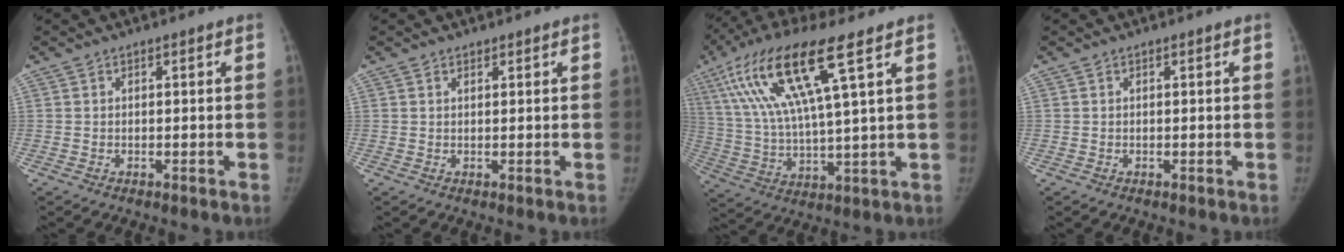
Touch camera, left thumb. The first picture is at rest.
{"total": 0.8, "force": [0.7, 0.4, 0.2], "torque": [-0.001, -0.006, 0.011]}
{"total": 19.4, "force": [8.8, 3.4, 16.9], "torque": [-0.356, -0.013, 0.164]}
{"total": 0.0}